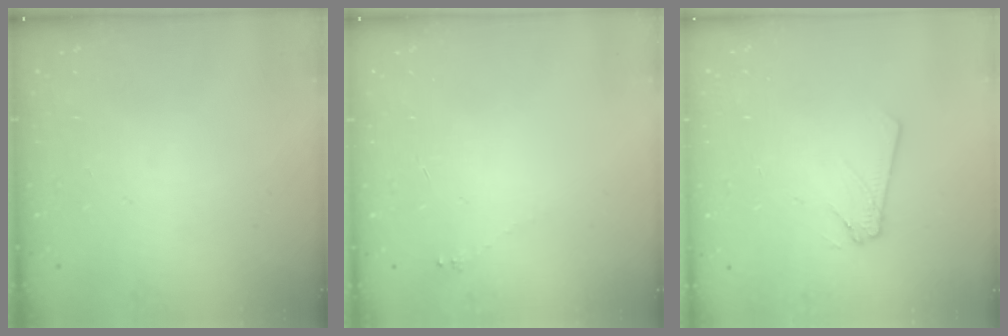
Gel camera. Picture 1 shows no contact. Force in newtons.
{"total": 1.7, "press": 1.6, "slide": 0.2}
{"total": 2.4, "press": 2.4, "slide": 0.2}